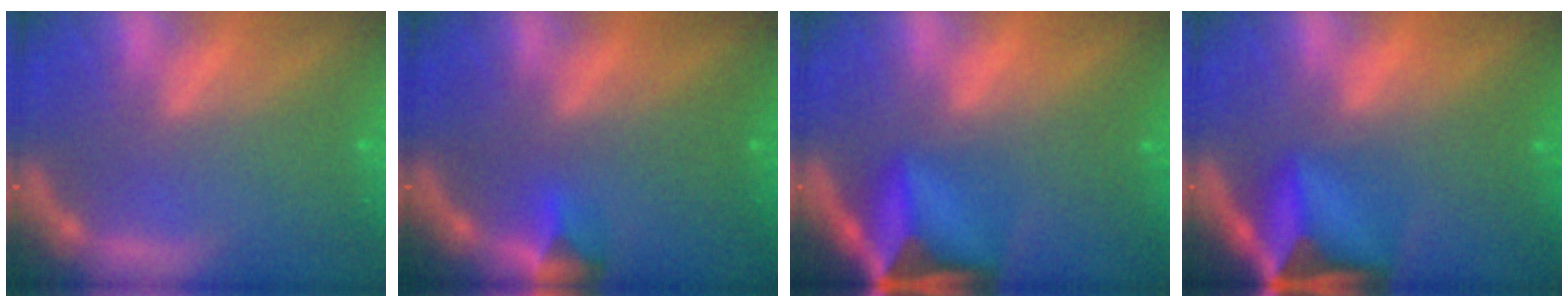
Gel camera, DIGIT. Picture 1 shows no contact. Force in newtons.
{"total": 1.9}
{"total": 9.5}
{"total": 9.5}